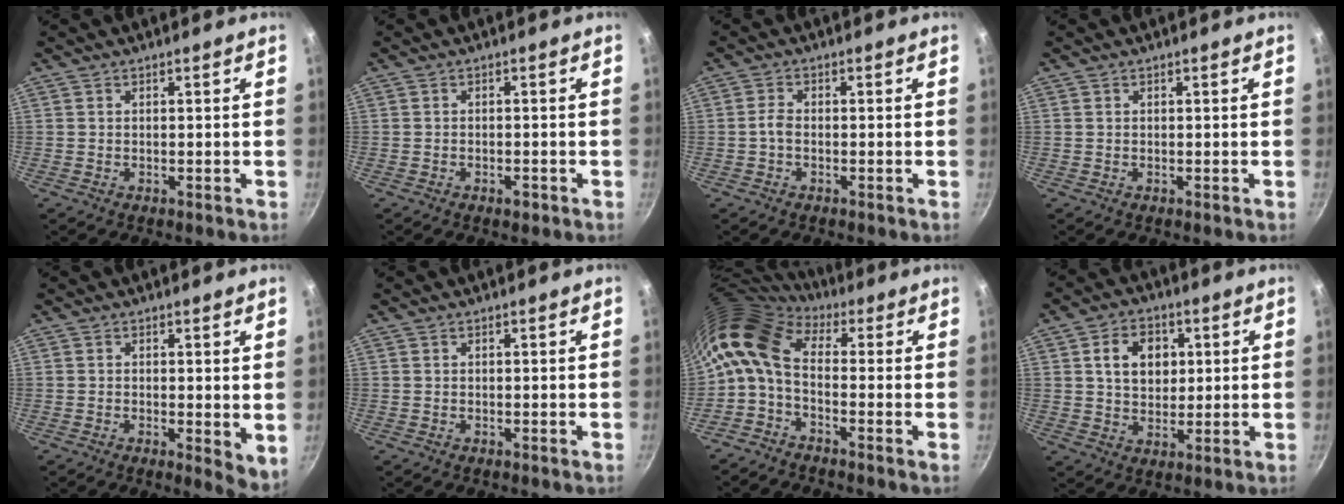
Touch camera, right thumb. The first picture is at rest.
{"total": 1.6, "force": [-1.0, 0.8, 1.0], "torque": [-0.018, 0.007, -0.012]}
{"total": 1.8, "force": [-0.7, 0.9, 1.4], "torque": [-0.035, 0.011, -0.019]}
{"total": 0.0}
{"total": 4.7, "force": [0.3, 1.9, 4.3], "torque": [-0.052, -0.015, 0.004]}
{"total": 0.0}
{"total": 11.0, "force": [0.2, 6.3, 9.0], "torque": [-0.182, 0.022, -0.016]}
{"total": 8.9, "force": [2.1, 6.7, 5.5], "torque": [-0.064, 0.002, 0.034]}